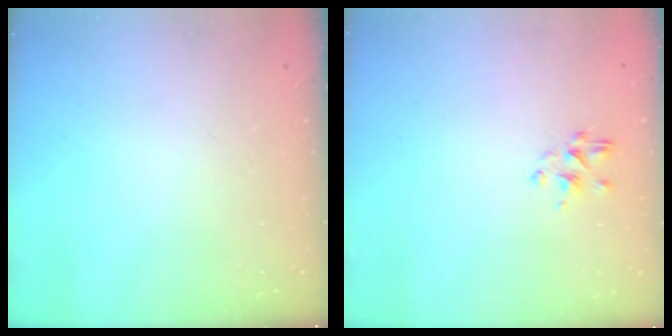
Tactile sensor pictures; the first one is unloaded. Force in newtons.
{"total": 2.1, "press": 1.9, "slide": 0.9}